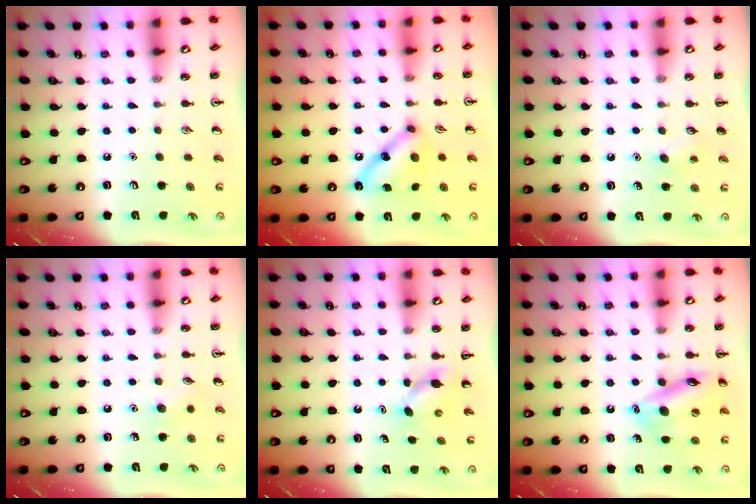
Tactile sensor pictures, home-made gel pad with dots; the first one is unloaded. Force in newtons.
{"total": 10.3, "press": 10.3, "slide": 0.5}
{"total": 6.4, "press": 6.1, "slide": 1.9}
{"total": 4.5, "press": 4.3, "slide": 1.2}
{"total": 3.9, "press": 3.7, "slide": 1.0}
{"total": 15.1, "press": 14.8, "slide": 2.8}